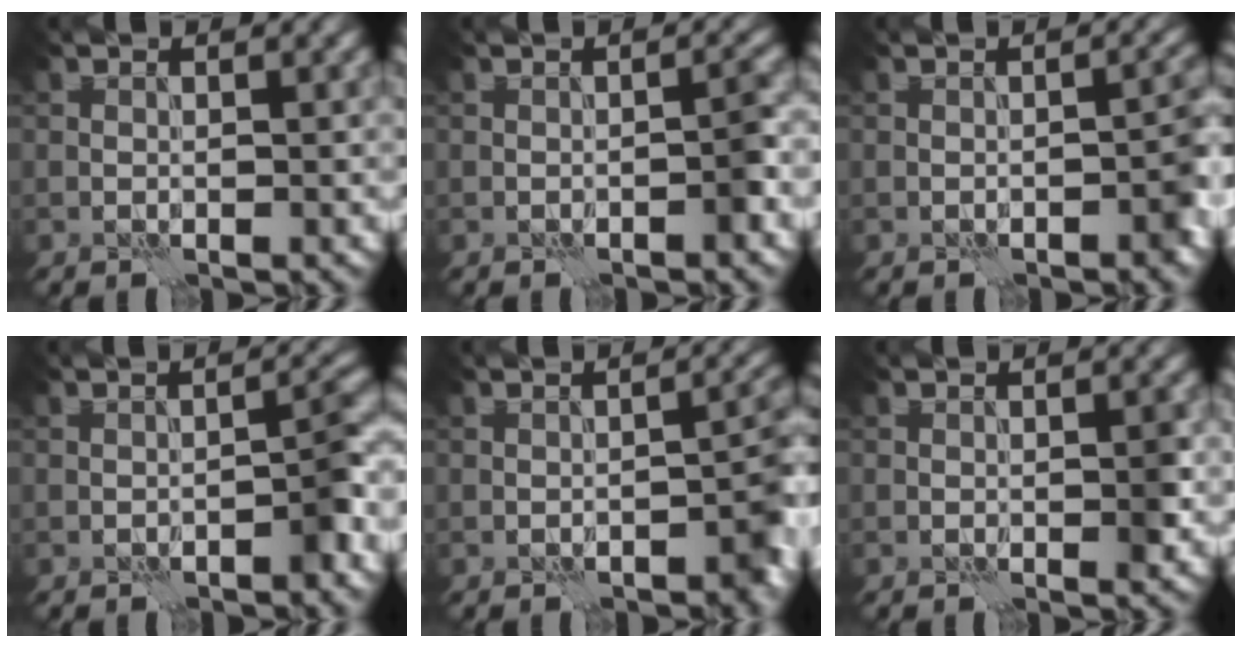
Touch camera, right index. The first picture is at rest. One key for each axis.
{"total": 1.4, "fx": -0.8, "fy": 0.1, "fz": 1.1, "tx": -0.018, "ty": 0.008, "tz": -0.015}
{"total": 2.3, "fx": -1.1, "fy": 0.8, "fz": 1.9, "tx": -0.022, "ty": 0.011, "tz": -0.015}
{"total": 2.3, "fx": -1.3, "fy": 0.5, "fz": 1.8, "tx": -0.026, "ty": 0.013, "tz": -0.022}
{"total": 3.9, "fx": -1.8, "fy": 1.6, "fz": 3.1, "tx": -0.028, "ty": 0.014, "tz": -0.024}
{"total": 1.1, "fx": -0.2, "fy": 0.3, "fz": 1.0, "tx": -0.016, "ty": 0.000, "tz": -0.005}